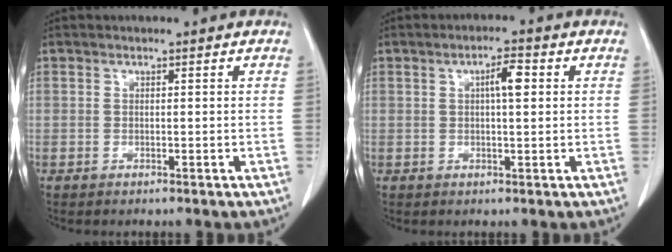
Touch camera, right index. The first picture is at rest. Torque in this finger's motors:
{"motor_torque": [0.31, 0.20, 0.09, 0.02]}